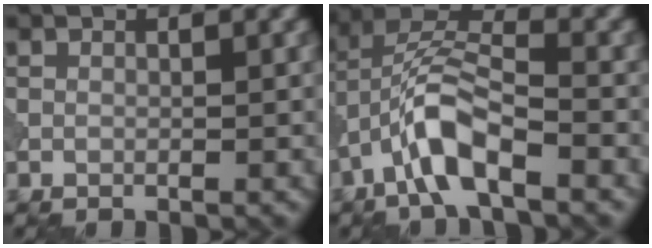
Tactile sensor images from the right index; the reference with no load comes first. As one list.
[{"total": 6.6, "force": [-3.2, 2.2, 5.3], "torque": [-0.104, 0.015, -0.067]}]